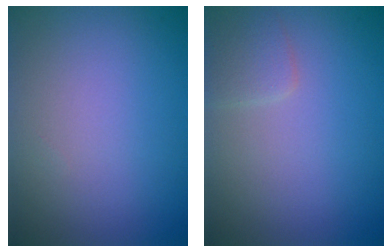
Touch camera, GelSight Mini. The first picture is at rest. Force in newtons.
{"total": 1.4, "press": 1.4, "slide": 0.0}